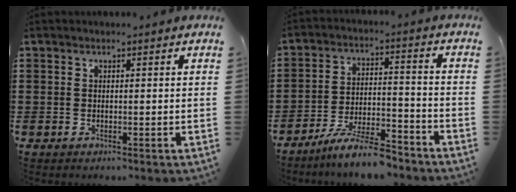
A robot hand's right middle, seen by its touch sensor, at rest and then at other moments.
{"total": 8.5, "force": [-7.4, 0.7, 4.1], "torque": [-0.085, 0.004, -0.142]}